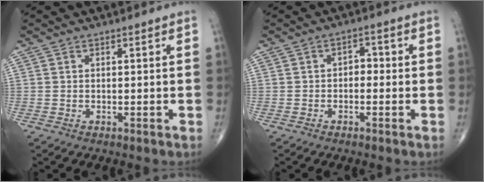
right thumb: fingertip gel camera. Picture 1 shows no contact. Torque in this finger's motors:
{"motor_torque": [0.15, -0.22, 0.31, 0.06, 0.05]}